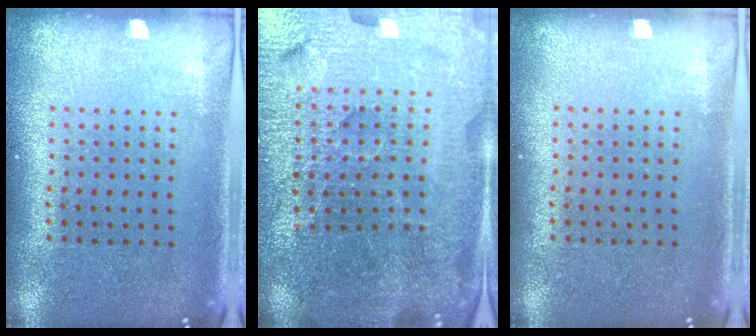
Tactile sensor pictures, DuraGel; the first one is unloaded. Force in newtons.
{"total": 5.2, "press": 4.9, "slide": 1.7}
{"total": 0.0}